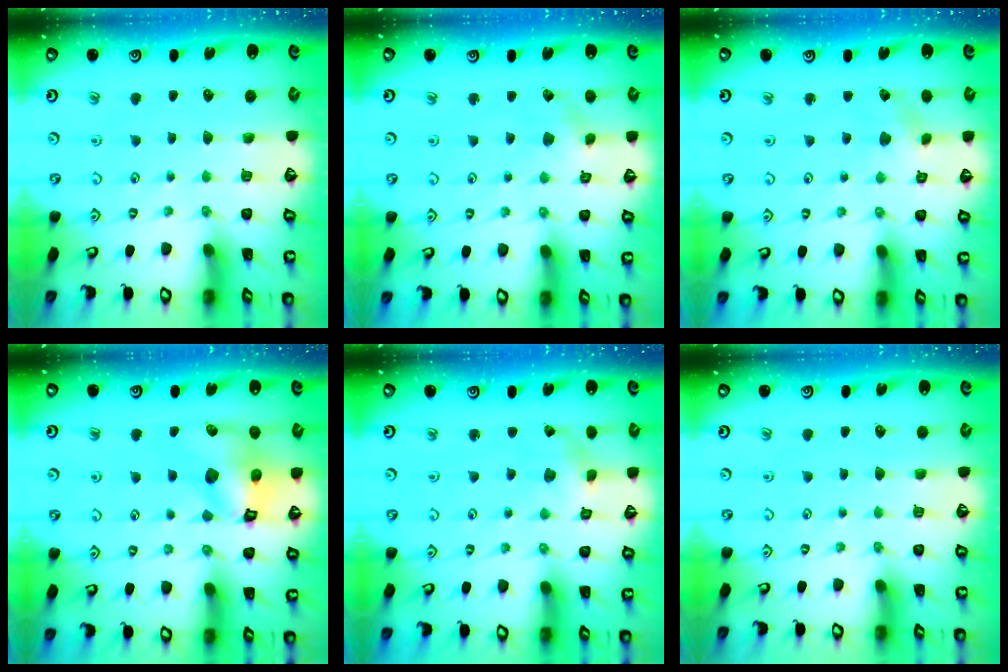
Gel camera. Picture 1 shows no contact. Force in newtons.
{"total": 2.2, "press": 2.2, "slide": 0.2}
{"total": 2.5, "press": 2.4, "slide": 0.6}
{"total": 14.1, "press": 14.0, "slide": 1.8}
{"total": 1.1, "press": 1.0, "slide": 0.4}
{"total": 0.0}